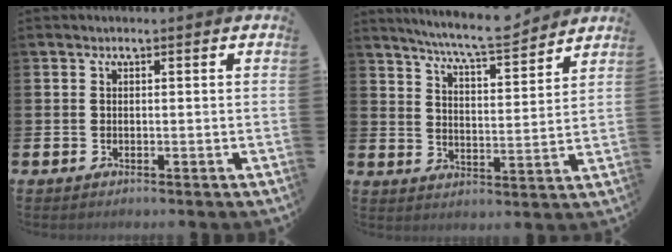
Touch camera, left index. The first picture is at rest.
{"total": 7.5, "force": [7.2, 0.1, 2.3], "torque": [-0.065, -0.042, 0.126]}